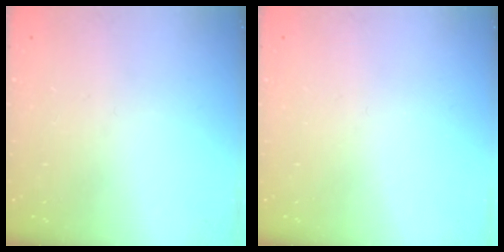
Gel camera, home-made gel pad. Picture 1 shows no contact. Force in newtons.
{"total": 0.0}